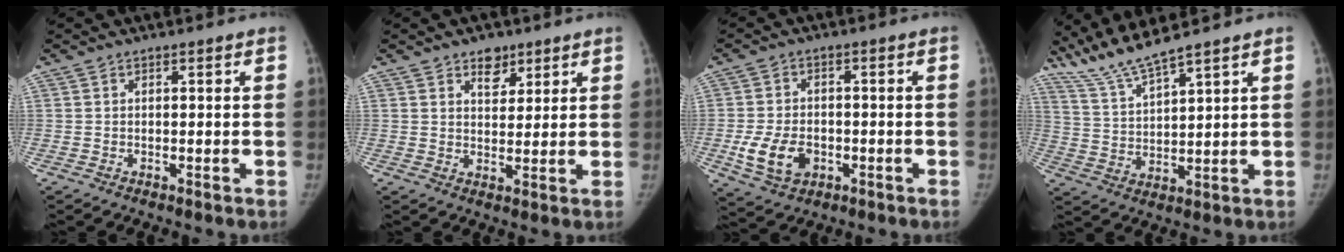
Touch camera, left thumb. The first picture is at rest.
{"total": 4.6, "force": [3.0, 2.9, 2.0], "torque": [-0.001, -0.019, 0.046]}
{"total": 8.7, "force": [-2.5, 6.1, 5.6], "torque": [-0.097, 0.007, -0.039]}
{"total": 8.0, "force": [7.2, -0.4, 3.5], "torque": [-0.078, -0.035, 0.152]}